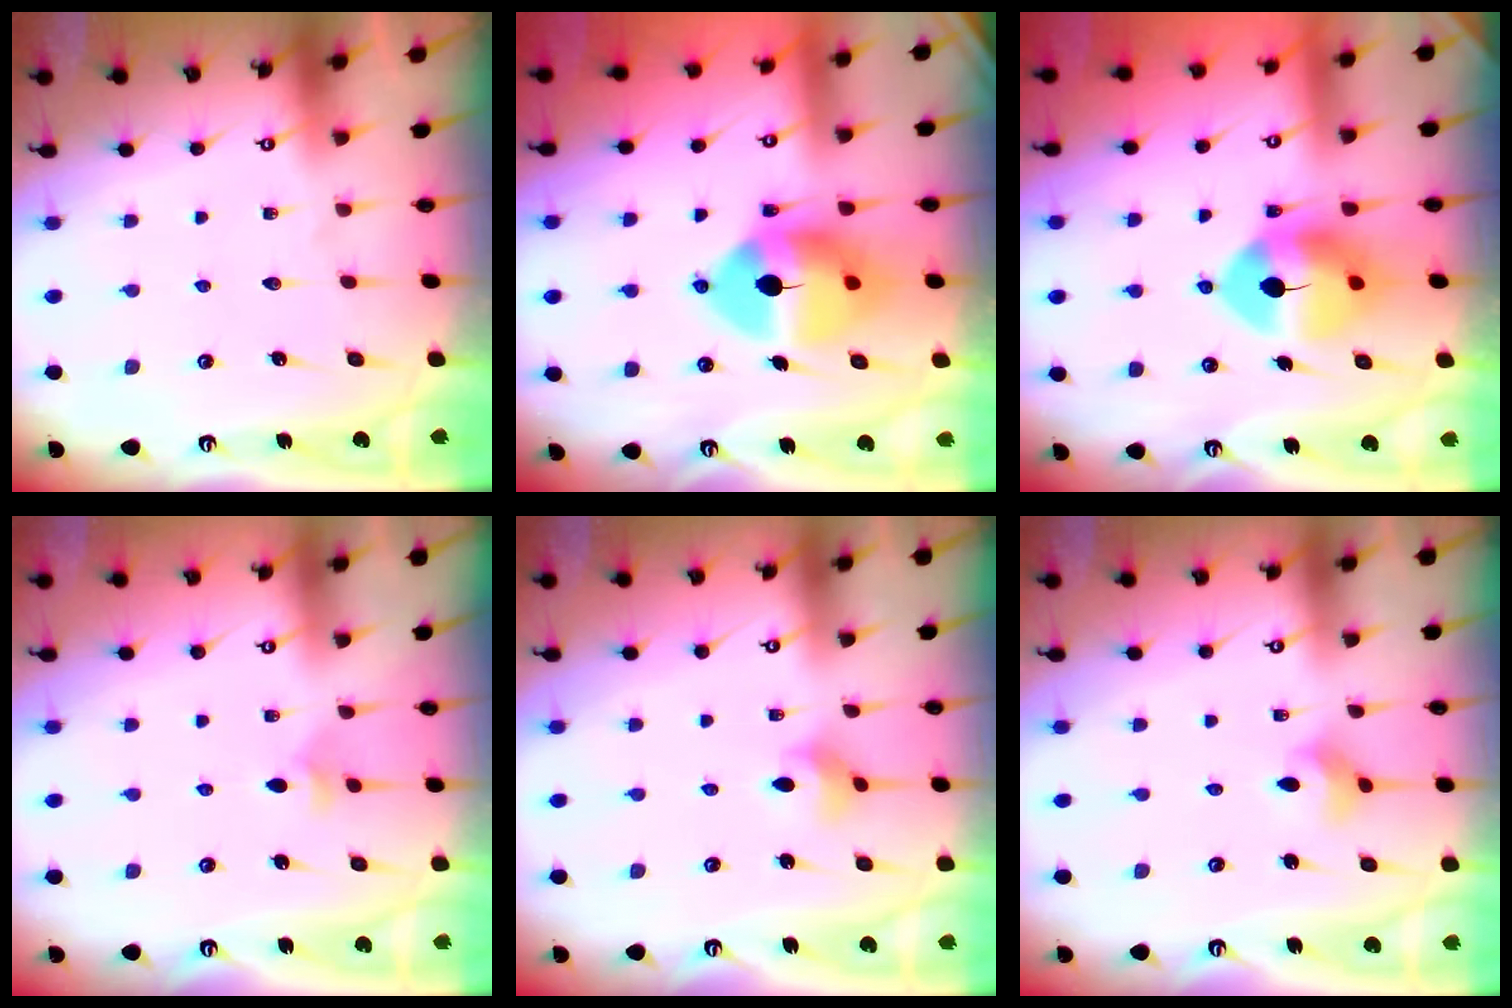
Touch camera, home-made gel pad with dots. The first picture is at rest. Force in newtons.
{"total": 13.7, "press": 13.5, "slide": 2.3}
{"total": 11.0, "press": 10.8, "slide": 1.9}
{"total": 2.9, "press": 2.8, "slide": 0.9}
{"total": 3.9, "press": 3.9, "slide": 0.6}
{"total": 4.3, "press": 4.3, "slide": 0.7}